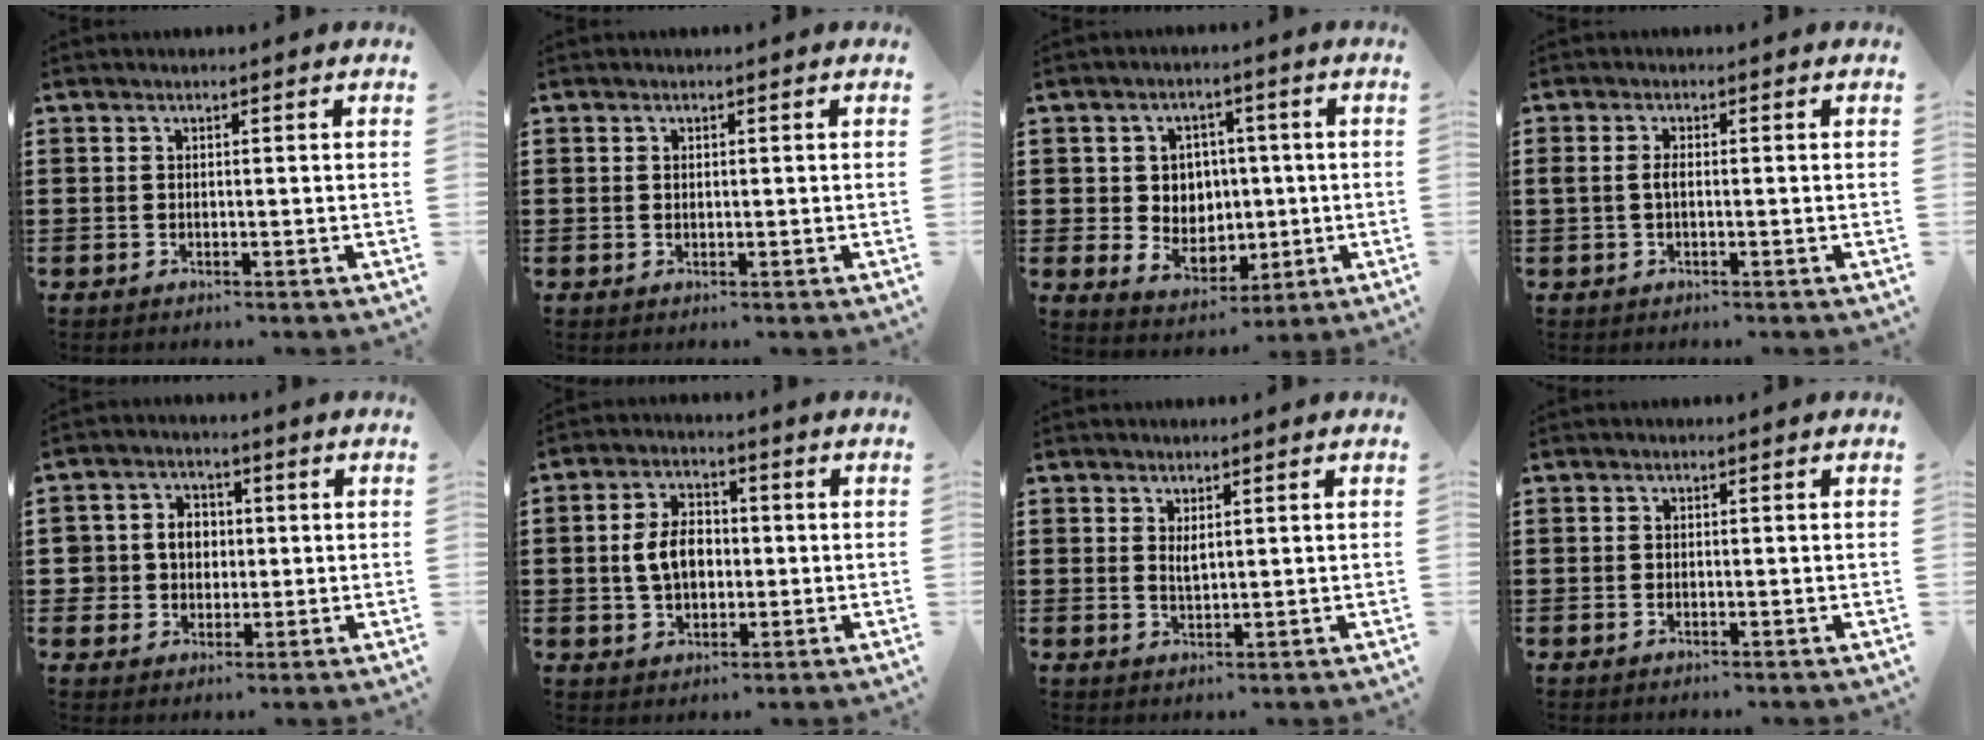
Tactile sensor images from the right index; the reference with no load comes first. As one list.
[{"total": 0.5, "force": [0.2, 0.4, 0.2], "torque": [-0.006, 0.001, 0.005]}, {"total": 5.7, "force": [1.0, 5.4, 1.4], "torque": [-0.037, 0.005, 0.017]}, {"total": 1.6, "force": [-0.2, 0.6, 1.5], "torque": [-0.043, -0.005, -0.009]}, {"total": 4.6, "force": [0.4, 4.3, 1.4], "torque": [-0.046, 0.016, 0.003]}, {"total": 6.4, "force": [-0.1, 4.3, 4.8], "torque": [-0.104, 0.006, -0.009]}, {"total": 1.6, "force": [0.9, 0.5, 1.3], "torque": [-0.026, 0.002, 0.016]}, {"total": 0.0}]